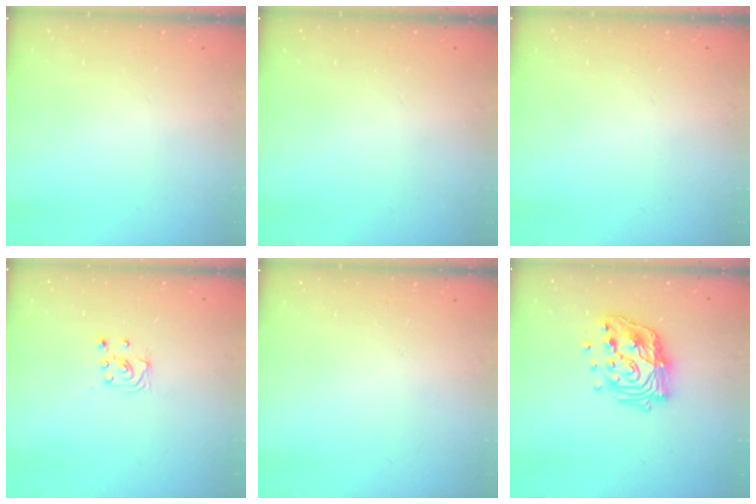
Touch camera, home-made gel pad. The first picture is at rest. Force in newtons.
{"total": 0.0}
{"total": 0.0}
{"total": 2.0, "press": 2.0, "slide": 0.2}
{"total": 0.0}
{"total": 16.7, "press": 16.7, "slide": 1.4}